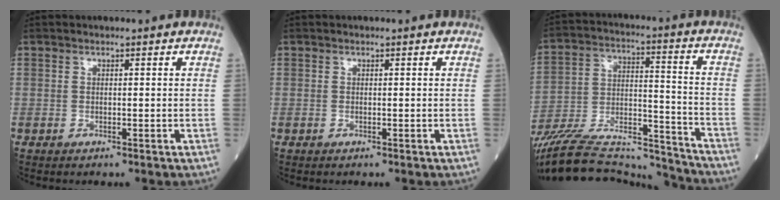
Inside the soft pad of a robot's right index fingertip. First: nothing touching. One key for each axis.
{"total": 0.0}
{"total": 26.8, "fx": -24.1, "fy": 5.1, "fz": 10.6, "tx": -0.232, "ty": -0.010, "tz": -0.386}